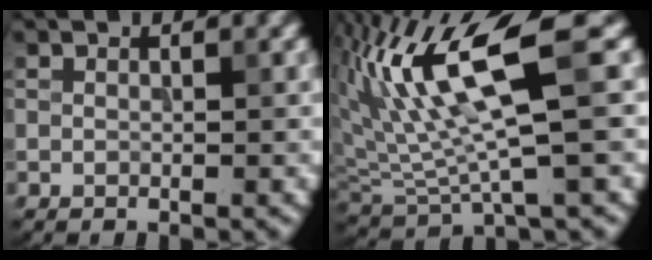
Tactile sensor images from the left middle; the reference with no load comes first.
{"total": 9.5, "force": [3.0, 2.2, 8.8], "torque": [-0.166, -0.004, 0.061]}